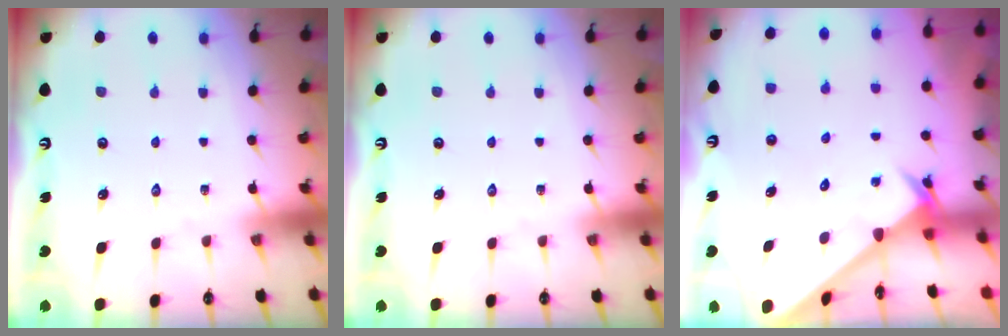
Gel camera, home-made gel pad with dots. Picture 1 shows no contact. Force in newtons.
{"total": 0.0}
{"total": 2.6, "press": 2.6, "slide": 0.2}